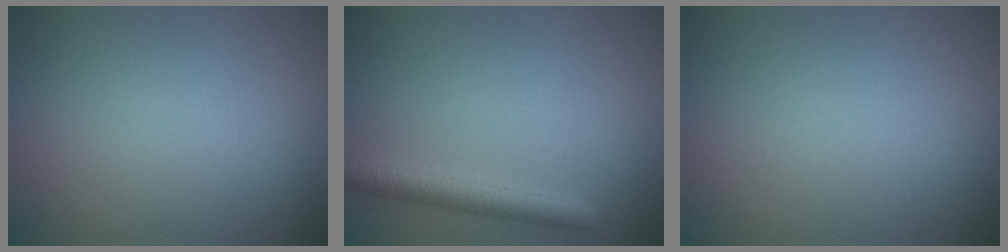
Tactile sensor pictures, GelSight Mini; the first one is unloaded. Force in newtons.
{"total": 3.2, "press": 3.2, "slide": 0.2}
{"total": 0.0}